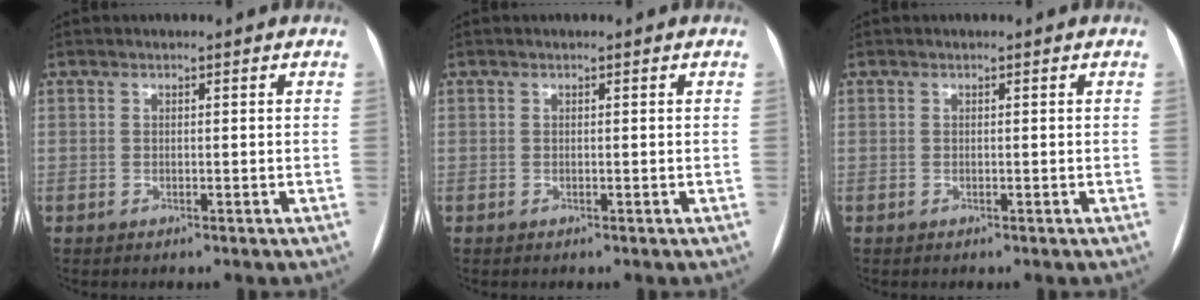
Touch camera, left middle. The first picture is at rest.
{"total": 0.0}
{"total": 0.0}